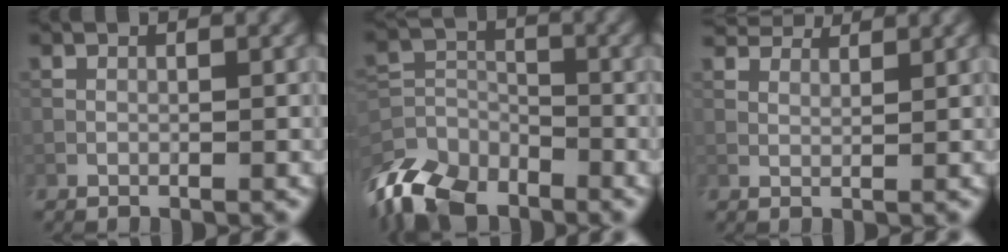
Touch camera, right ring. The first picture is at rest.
{"total": 9.0, "force": [-7.3, 4.2, 3.1], "torque": [-0.066, -0.016, -0.147]}
{"total": 5.3, "force": [4.6, 1.7, 2.1], "torque": [-0.058, -0.001, 0.080]}